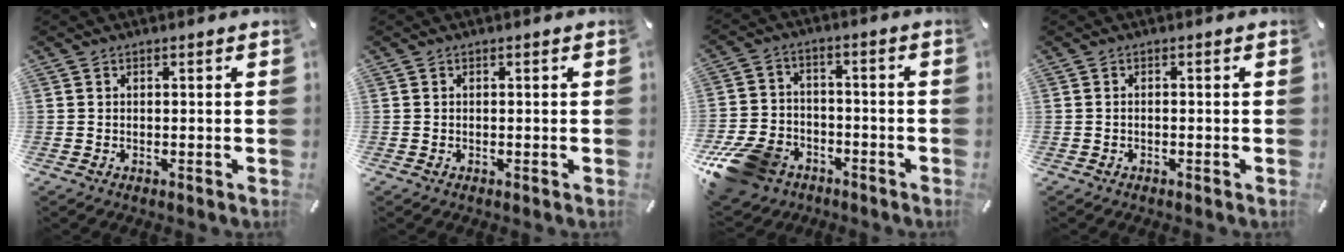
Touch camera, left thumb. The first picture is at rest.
{"total": 0.0}
{"total": 13.6, "force": [-8.1, 9.4, 5.7], "torque": [-0.115, 0.059, -0.142]}
{"total": 0.7, "force": [-0.4, 0.3, 0.5], "torque": [-0.012, 0.000, -0.009]}